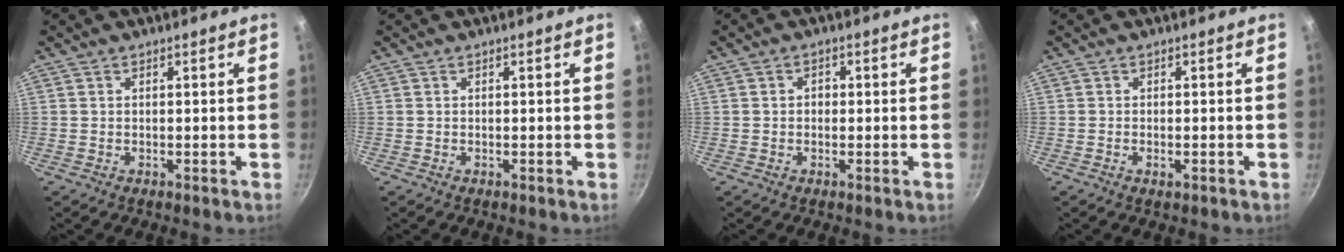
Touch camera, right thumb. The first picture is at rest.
{"total": 0.0}
{"total": 1.7, "force": [0.0, 1.5, 0.9], "torque": [-0.010, 0.004, -0.004]}
{"total": 1.3, "force": [-0.5, 0.5, 1.1], "torque": [-0.020, 0.000, -0.009]}